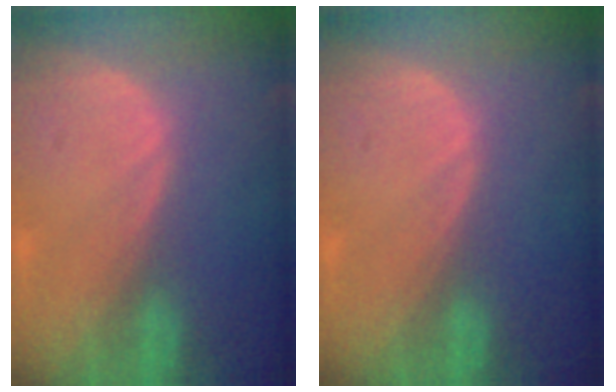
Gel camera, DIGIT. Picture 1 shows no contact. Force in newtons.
{"total": 0.0}